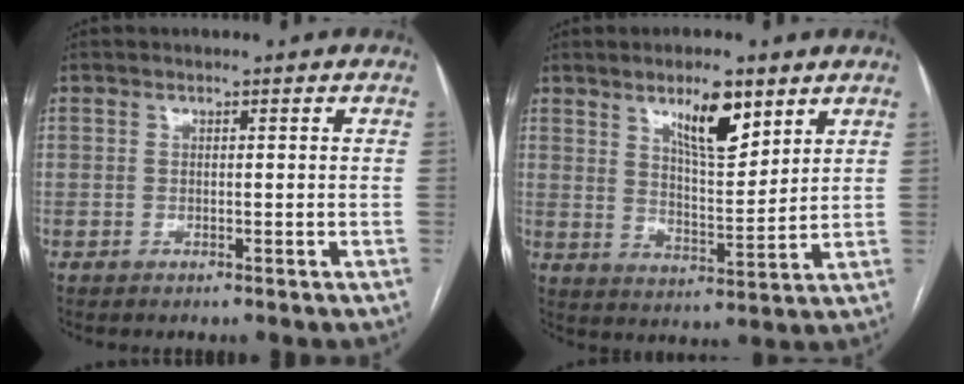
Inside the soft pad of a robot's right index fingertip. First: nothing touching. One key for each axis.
{"total": 9.1, "fx": 5.6, "fy": 2.4, "fz": 6.8, "tx": -0.120, "ty": -0.005, "tz": 0.100}